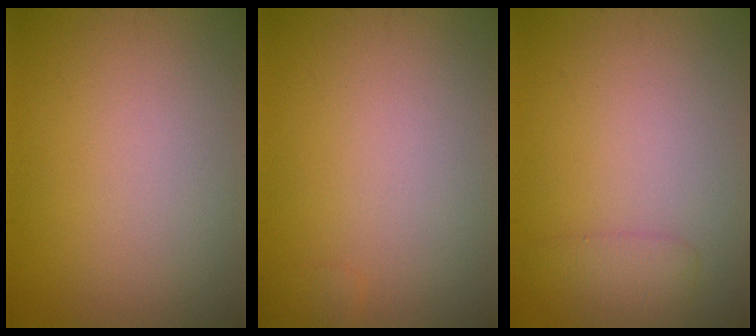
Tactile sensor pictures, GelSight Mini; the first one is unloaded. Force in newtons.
{"total": 0.7, "press": 0.7, "slide": 0.0}
{"total": 1.5, "press": 1.5, "slide": 0.2}